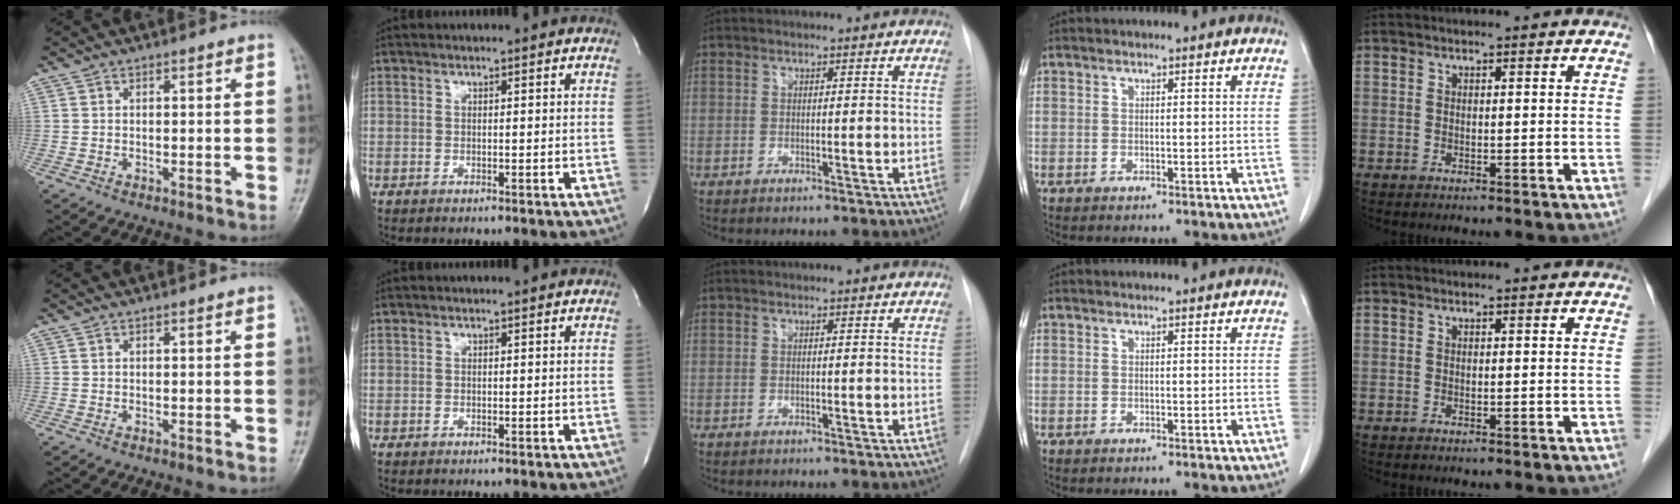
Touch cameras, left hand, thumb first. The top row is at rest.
{}